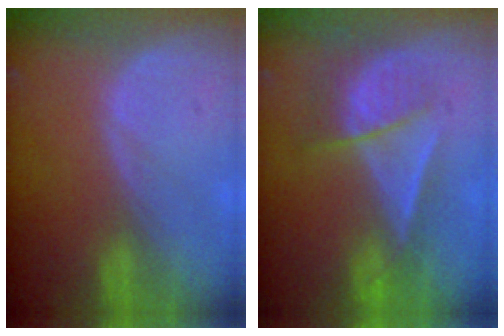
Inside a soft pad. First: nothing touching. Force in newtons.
{"total": 7.1, "press": 6.1, "slide": 3.7}